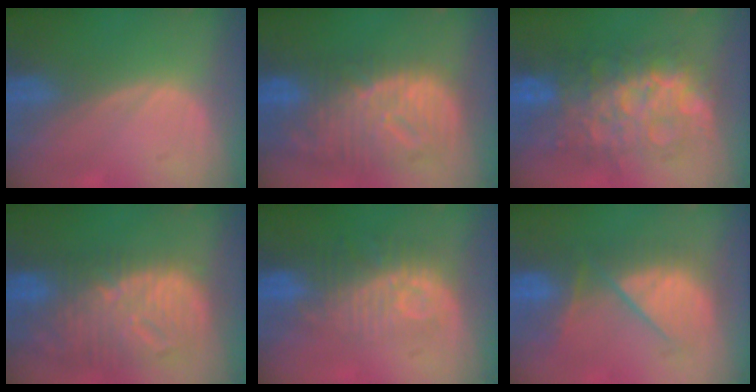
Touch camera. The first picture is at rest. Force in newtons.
{"total": 12.4, "press": 10.7, "slide": 6.3}
{"total": 11.8, "press": 11.8, "slide": 1.2}
{"total": 12.7, "press": 11.0, "slide": 6.4}
{"total": 9.8, "press": 8.8, "slide": 4.2}
{"total": 8.4, "press": 8.4, "slide": 0.6}